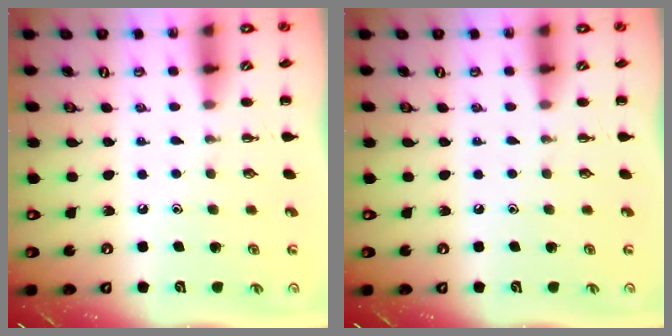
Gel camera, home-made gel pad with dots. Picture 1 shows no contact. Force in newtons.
{"total": 0.0}